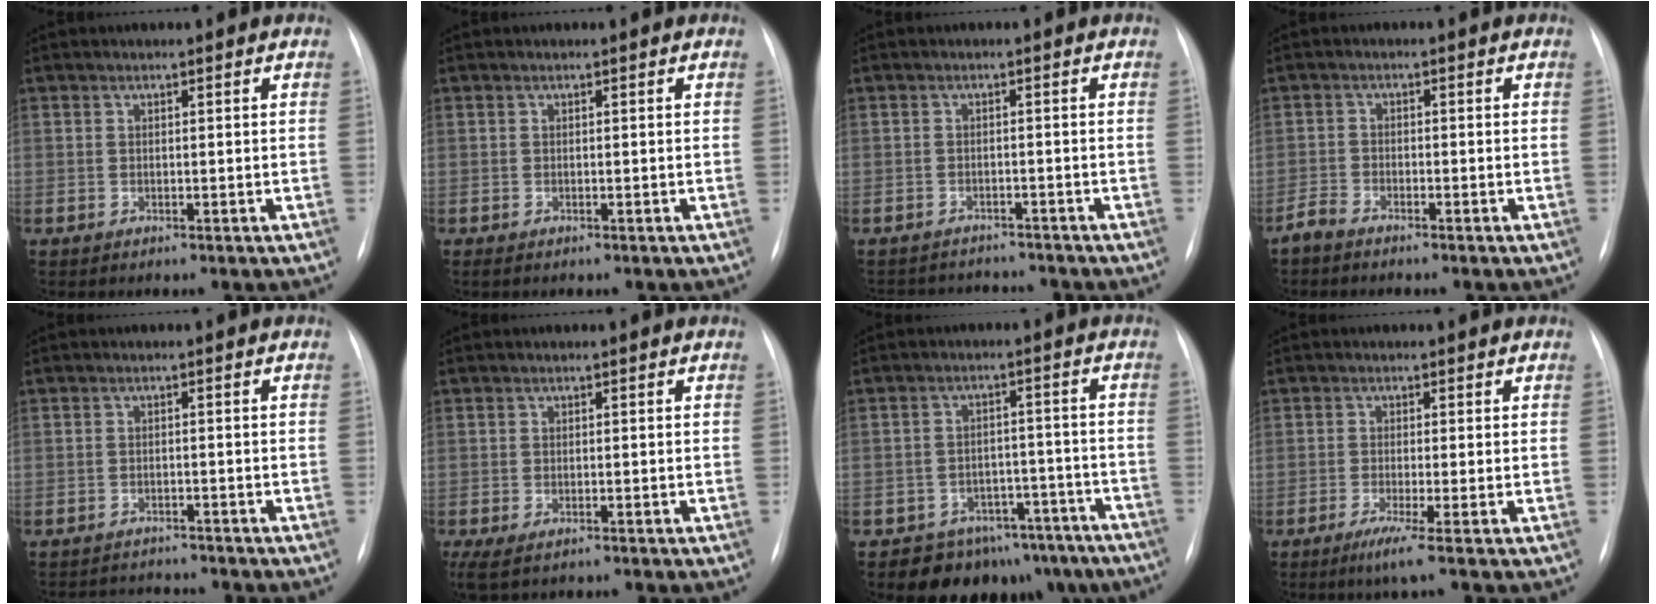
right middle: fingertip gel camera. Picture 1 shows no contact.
{"total": 0.0}
{"total": 7.1, "force": [-6.9, 1.5, 0.7], "torque": [-0.008, 0.013, -0.088]}
{"total": 2.1, "force": [-2.0, 0.3, 0.7], "torque": [-0.020, -0.004, -0.041]}
{"total": 4.6, "force": [-4.6, 0.5, 0.1], "torque": [-0.001, 0.000, -0.068]}
{"total": 4.1, "force": [-2.8, 1.4, 2.6], "torque": [-0.049, -0.014, -0.046]}
{"total": 12.6, "force": [-9.7, 7.5, 2.8], "torque": [-0.008, 0.043, -0.117]}
{"total": 3.2, "force": [-1.9, -1.0, 2.4], "torque": [-0.047, -0.012, -0.042]}